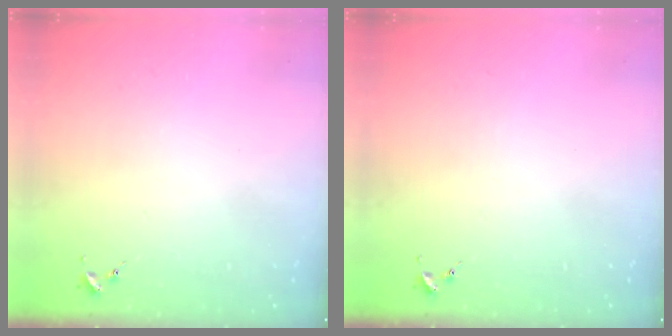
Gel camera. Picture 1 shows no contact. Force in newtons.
{"total": 0.0}